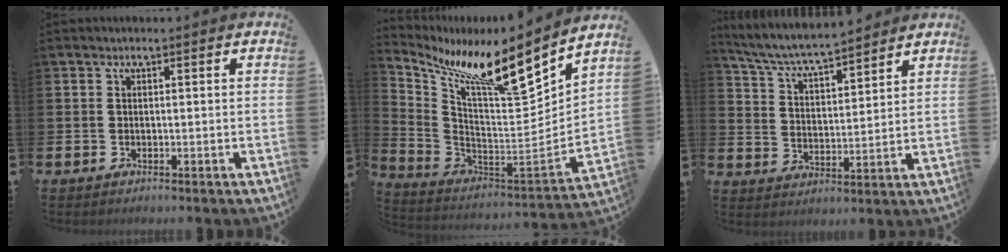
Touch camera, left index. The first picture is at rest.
{"total": 11.6, "force": [9.0, 1.3, 7.2], "torque": [-0.149, -0.072, 0.140]}
{"total": 6.1, "force": [5.9, 0.4, 1.6], "torque": [-0.060, -0.040, 0.101]}